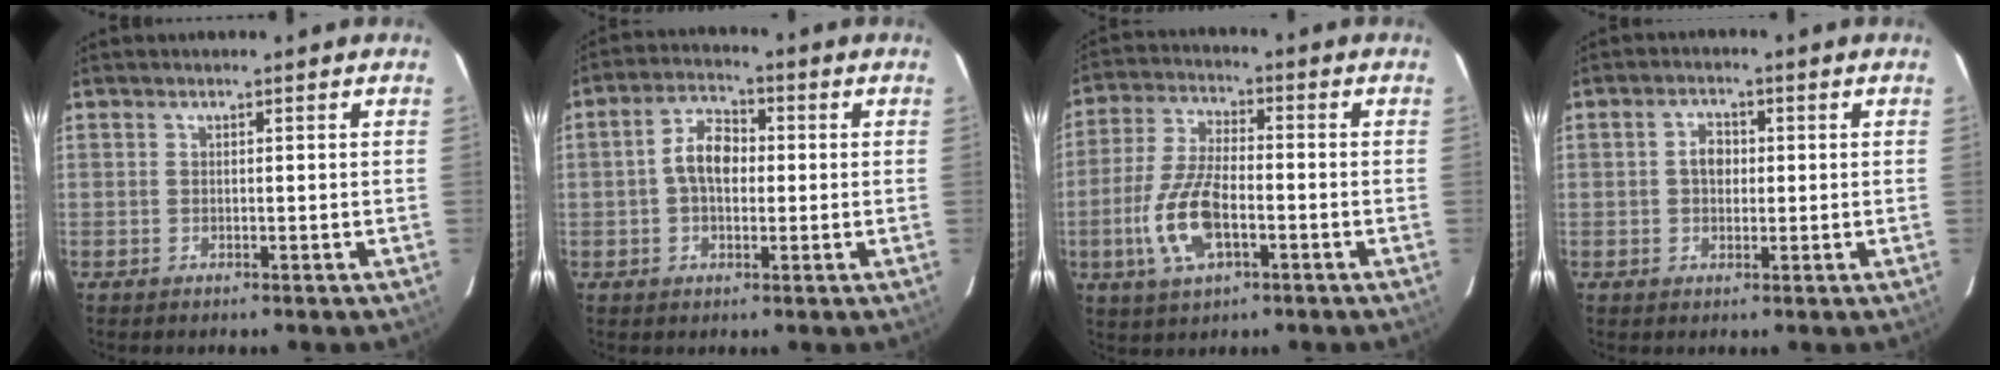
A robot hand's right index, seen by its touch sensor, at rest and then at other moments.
{"total": 6.5, "force": [-0.1, 4.0, 5.1], "torque": [-0.095, 0.020, -0.003]}
{"total": 11.8, "force": [-3.8, 4.9, 10.1], "torque": [-0.218, -0.002, -0.073]}
{"total": 3.3, "force": [0.1, 2.5, 2.1], "torque": [-0.034, 0.010, 0.002]}